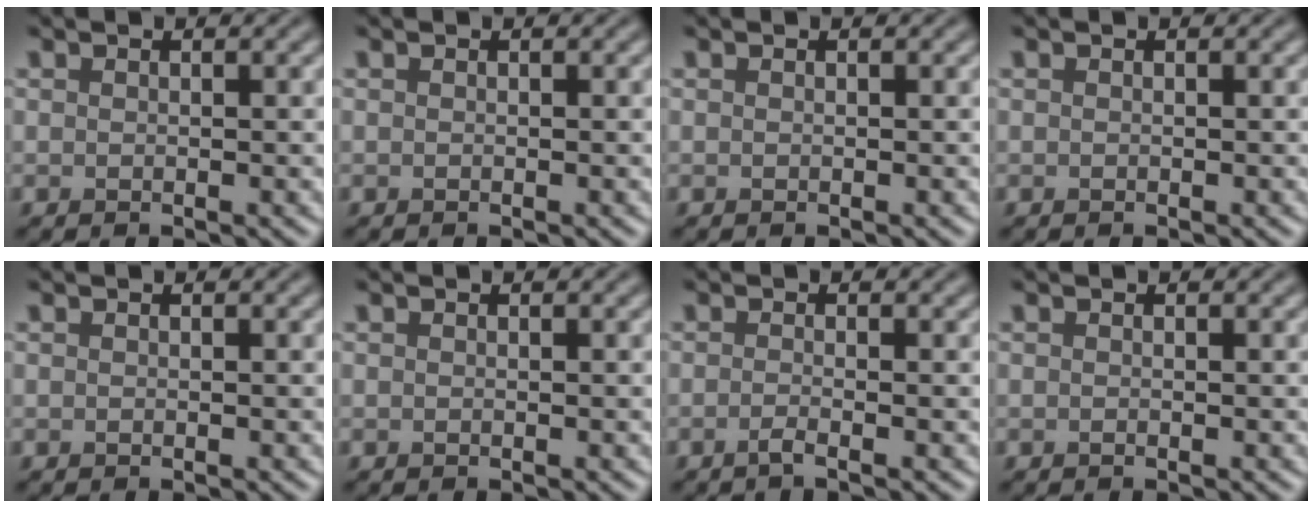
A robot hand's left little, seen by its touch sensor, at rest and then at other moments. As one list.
[{"total": 0.0}, {"total": 0.0}, {"total": 0.0}, {"total": 0.0}, {"total": 0.0}, {"total": 1.1, "force": [-0.9, -0.1, 0.6], "torque": [-0.013, -0.005, -0.021]}, {"total": 0.0}]